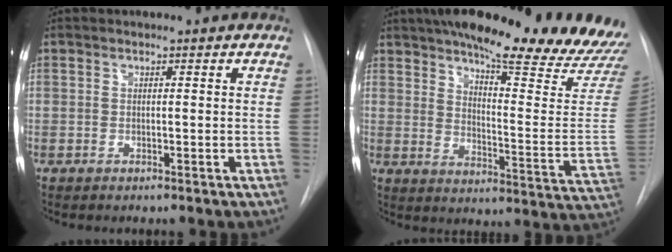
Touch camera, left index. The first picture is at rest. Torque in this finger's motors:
{"motor_torque": [0.88, -1.00, 0.42, 0.07]}